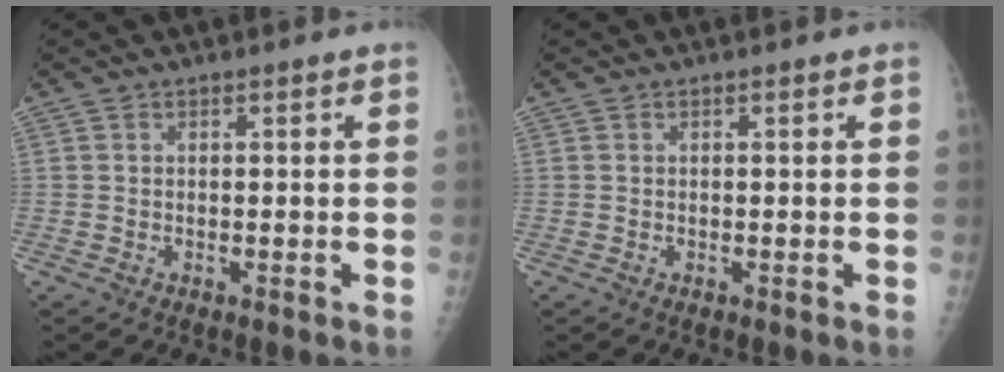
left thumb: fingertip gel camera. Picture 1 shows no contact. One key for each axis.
{"total": 0.0}